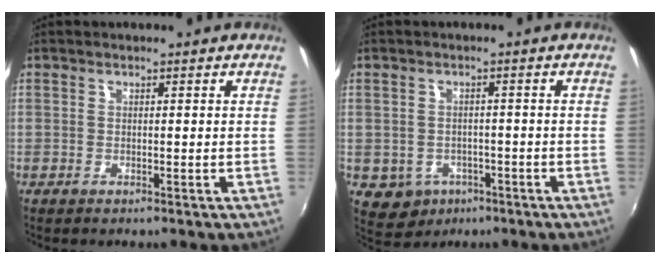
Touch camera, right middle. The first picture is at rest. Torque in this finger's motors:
{"motor_torque": [0.55, -0.38, 0.05, 0.00]}